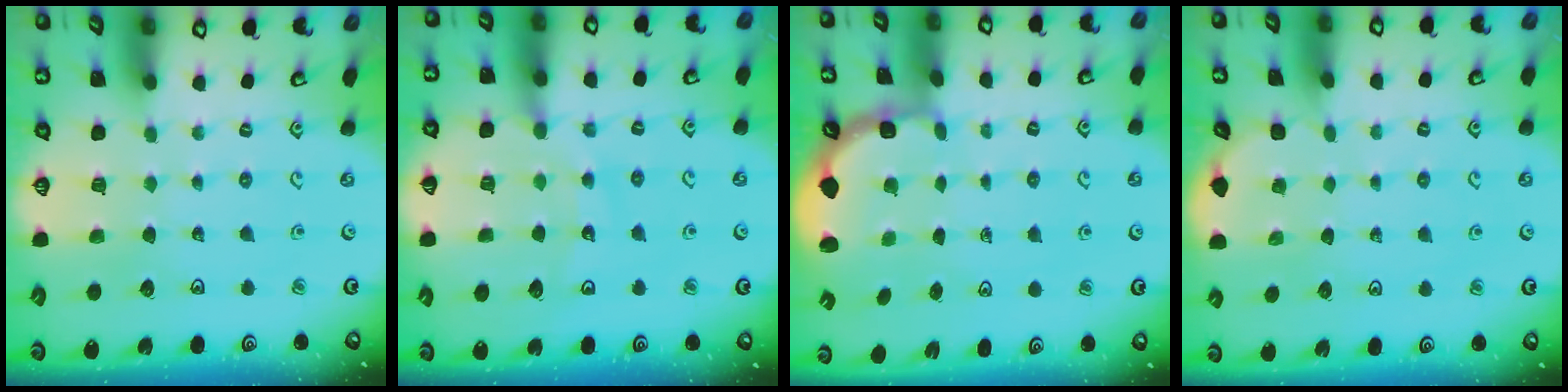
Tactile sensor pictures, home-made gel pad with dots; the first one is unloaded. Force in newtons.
{"total": 13.0, "press": 12.9, "slide": 1.5}
{"total": 2.9, "press": 1.7, "slide": 2.3}
{"total": 0.9, "press": 0.9, "slide": 0.1}